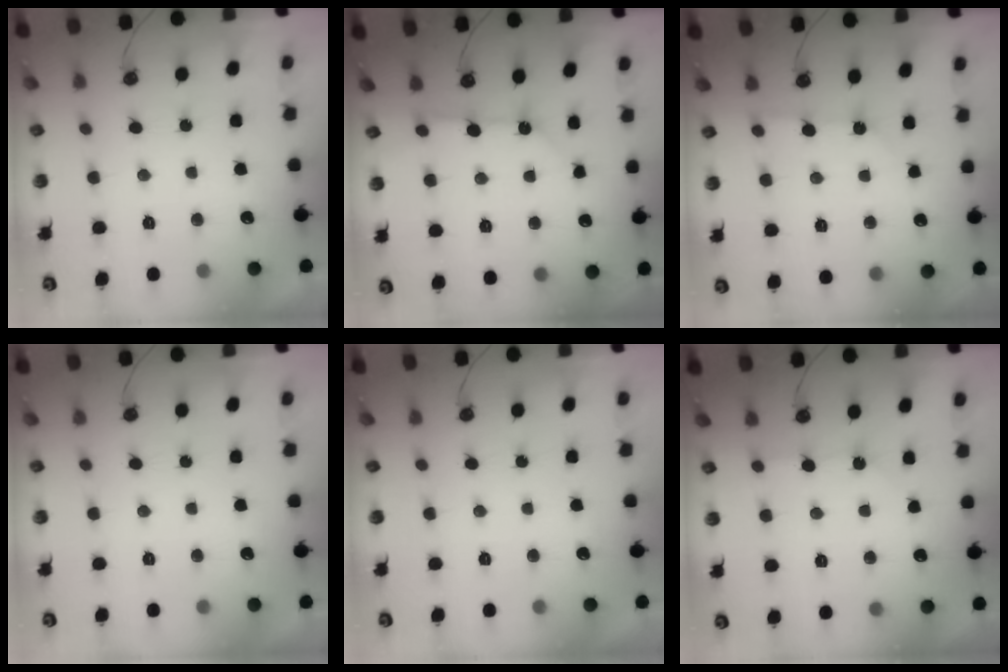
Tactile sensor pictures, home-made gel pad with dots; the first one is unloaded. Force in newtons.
{"total": 5.2, "press": 5.1, "slide": 0.5}
{"total": 1.0, "press": 1.0, "slide": 0.2}
{"total": 0.0}
{"total": 0.0}
{"total": 4.2, "press": 4.2, "slide": 0.6}